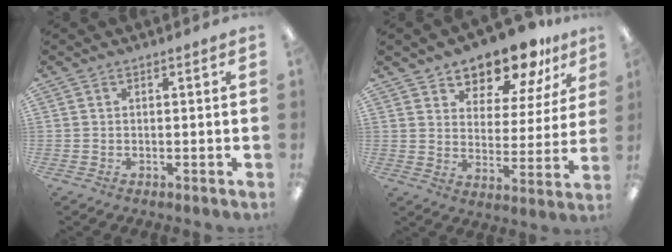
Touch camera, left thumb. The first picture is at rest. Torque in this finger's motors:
{"motor_torque": [0.20, 0.45, 1.12, -1.66, 0.04]}